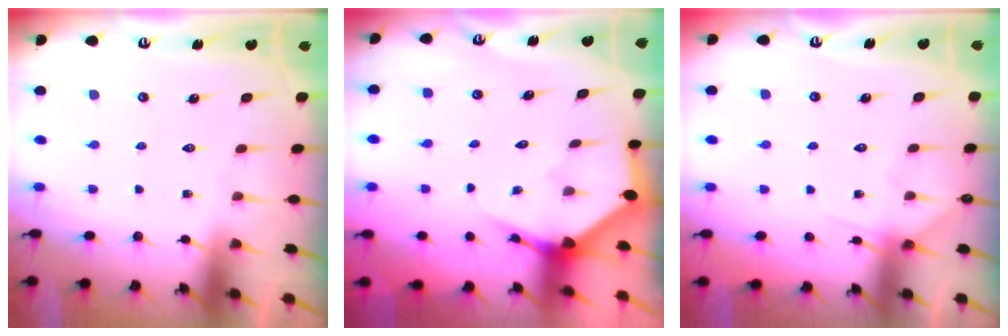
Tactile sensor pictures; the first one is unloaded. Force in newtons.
{"total": 3.4, "press": 3.4, "slide": 0.1}
{"total": 5.5, "press": 5.5, "slide": 0.5}